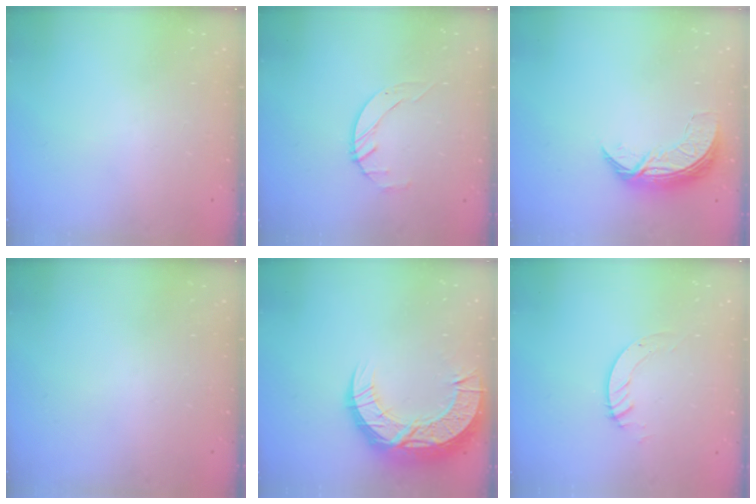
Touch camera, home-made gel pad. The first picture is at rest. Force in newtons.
{"total": 2.1, "press": 2.0, "slide": 0.3}
{"total": 7.8, "press": 7.8, "slide": 0.5}
{"total": 0.0}
{"total": 17.6, "press": 17.6, "slide": 1.4}
{"total": 3.7, "press": 3.7, "slide": 0.2}